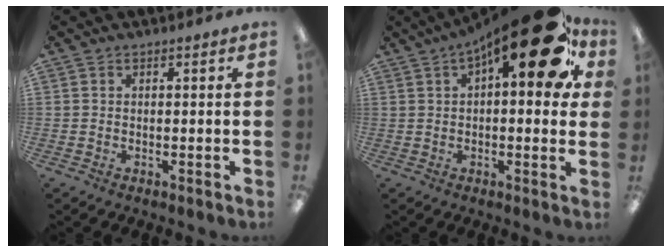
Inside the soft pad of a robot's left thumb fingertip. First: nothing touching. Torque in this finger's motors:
{"motor_torque": [0.02, 1.42, 1.35, -1.42, 0.16]}